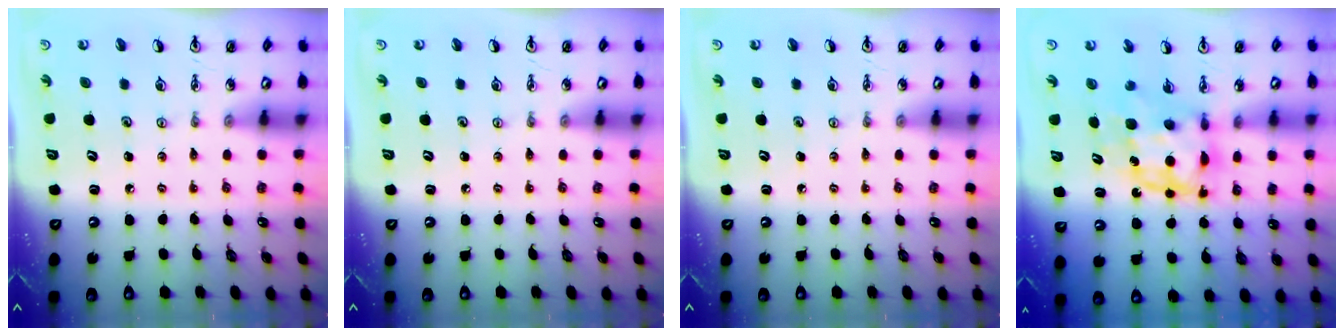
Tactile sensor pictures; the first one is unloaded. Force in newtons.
{"total": 0.0}
{"total": 0.0}
{"total": 7.8, "press": 7.8, "slide": 0.5}